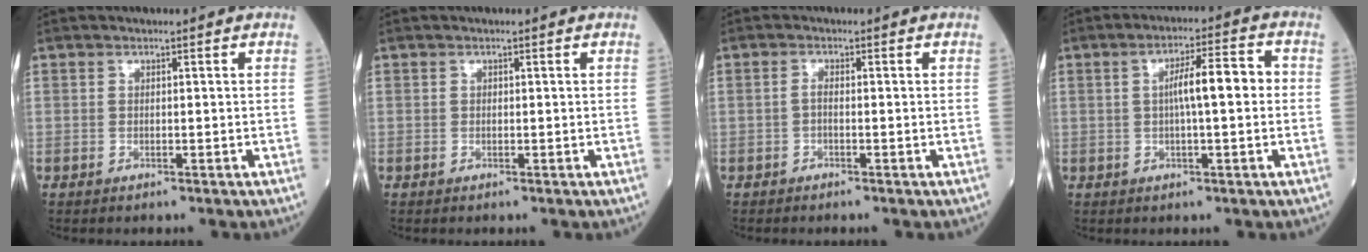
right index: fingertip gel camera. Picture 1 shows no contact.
{"total": 0.0}
{"total": 1.0, "force": [-0.4, 0.3, 0.8], "torque": [-0.016, 0.003, -0.011]}
{"total": 6.6, "force": [0.3, 0.9, 6.6], "torque": [-0.108, 0.021, 0.003]}